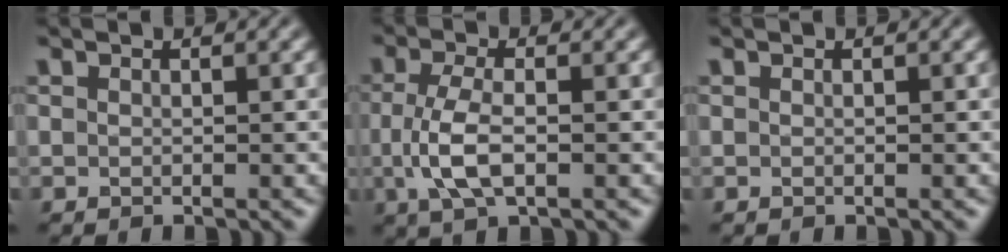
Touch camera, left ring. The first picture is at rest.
{"total": 4.1, "force": [-0.6, 1.7, 3.7], "torque": [-0.091, -0.003, -0.015]}
{"total": 0.0}